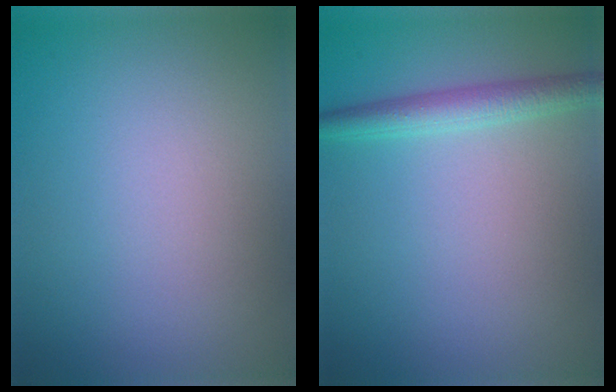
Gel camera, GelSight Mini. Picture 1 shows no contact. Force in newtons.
{"total": 2.6, "press": 2.6, "slide": 0.1}